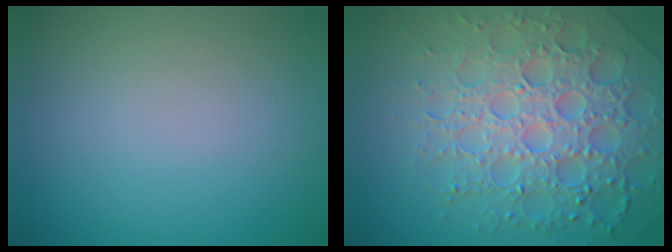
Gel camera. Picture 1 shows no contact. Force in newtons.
{"total": 7.3, "press": 7.1, "slide": 1.7}